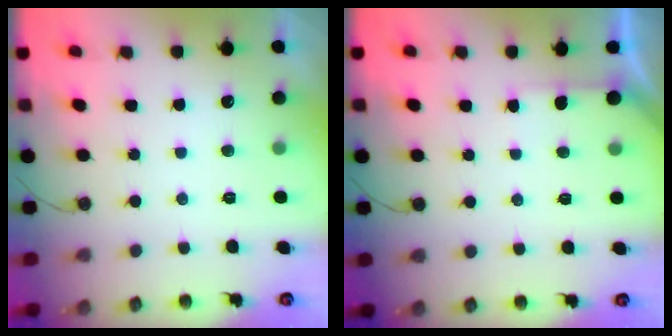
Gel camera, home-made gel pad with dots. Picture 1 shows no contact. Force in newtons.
{"total": 2.9, "press": 2.9, "slide": 0.3}